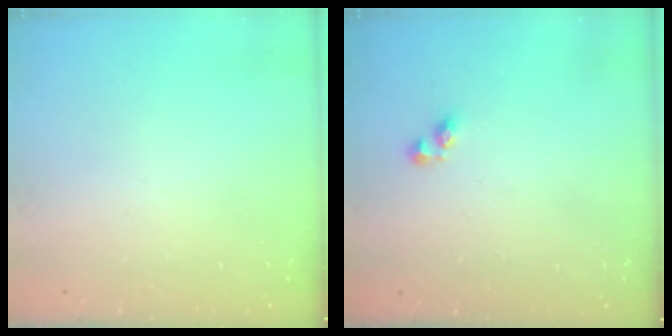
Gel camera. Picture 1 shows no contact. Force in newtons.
{"total": 3.0, "press": 3.0, "slide": 0.4}